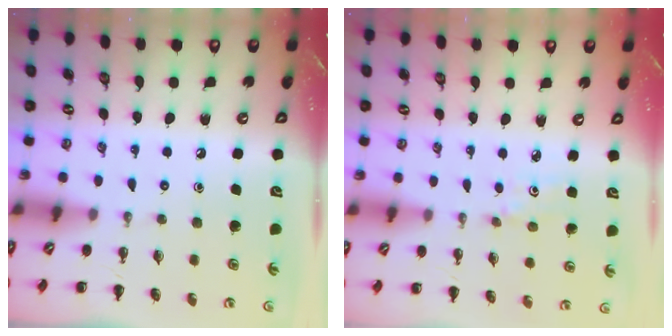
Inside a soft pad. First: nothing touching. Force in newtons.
{"total": 2.8, "press": 2.6, "slide": 0.9}